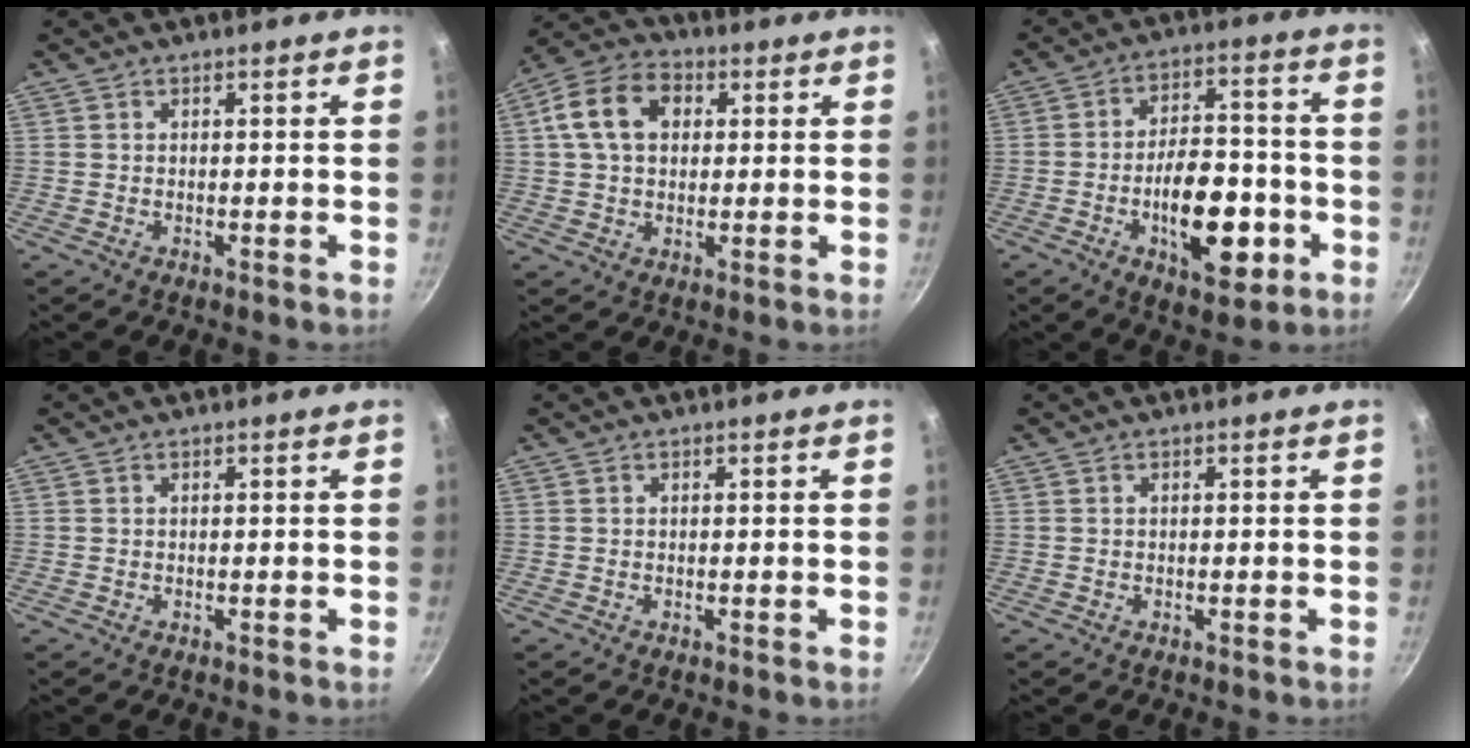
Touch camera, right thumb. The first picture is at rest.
{"total": 11.5, "force": [2.6, 8.3, 7.5], "torque": [-0.114, 0.018, 0.029]}
{"total": 16.5, "force": [-5.3, 8.6, 13.1], "torque": [-0.161, 0.035, -0.075]}
{"total": 0.0}
{"total": 0.0}
{"total": 0.0}